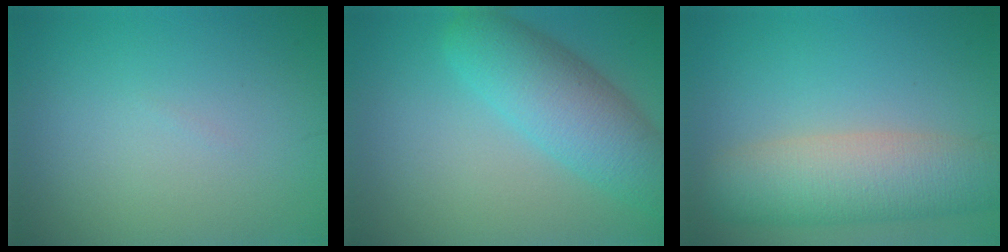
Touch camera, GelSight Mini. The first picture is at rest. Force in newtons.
{"total": 6.4, "press": 6.4, "slide": 0.2}
{"total": 6.8, "press": 6.8, "slide": 0.4}